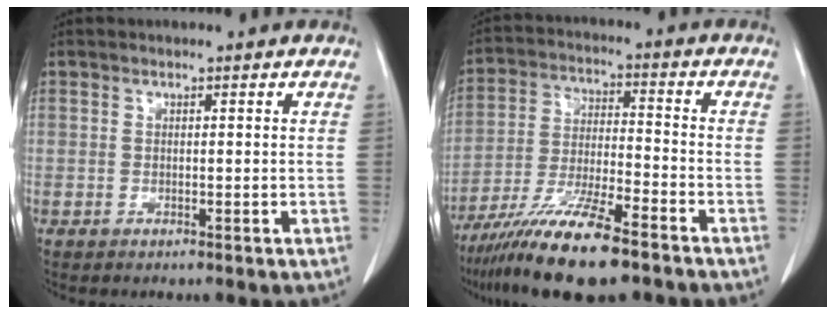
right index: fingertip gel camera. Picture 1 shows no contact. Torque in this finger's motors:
{"motor_torque": [0.60, -0.56, 0.68, 0.21]}